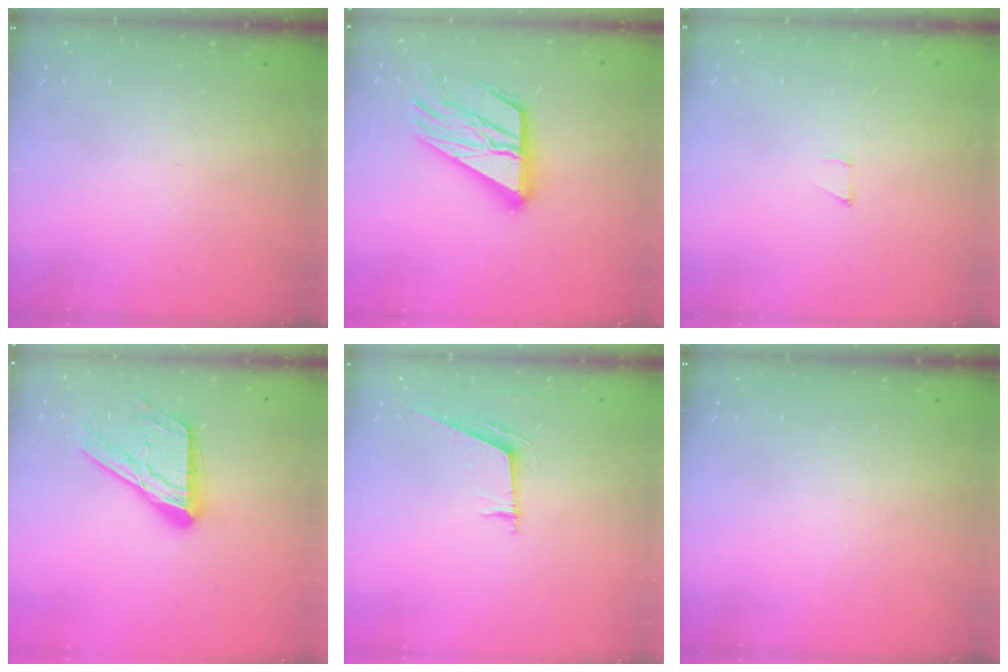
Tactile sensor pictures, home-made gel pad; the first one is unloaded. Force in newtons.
{"total": 20.1, "press": 20.0, "slide": 2.1}
{"total": 2.6, "press": 2.6, "slide": 0.2}
{"total": 17.1, "press": 17.0, "slide": 1.6}
{"total": 6.6, "press": 6.2, "slide": 2.4}
{"total": 0.0}